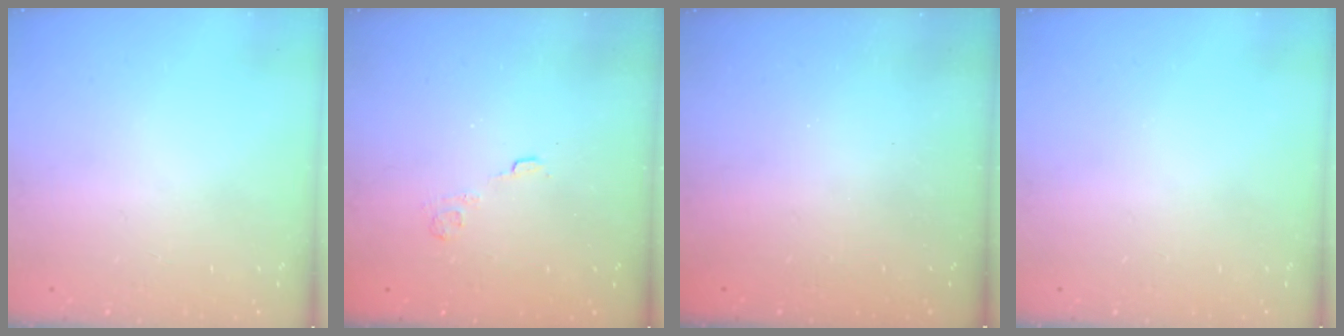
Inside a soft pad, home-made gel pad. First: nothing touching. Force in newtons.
{"total": 2.7, "press": 2.3, "slide": 1.4}
{"total": 2.4, "press": 2.3, "slide": 0.8}
{"total": 0.0}